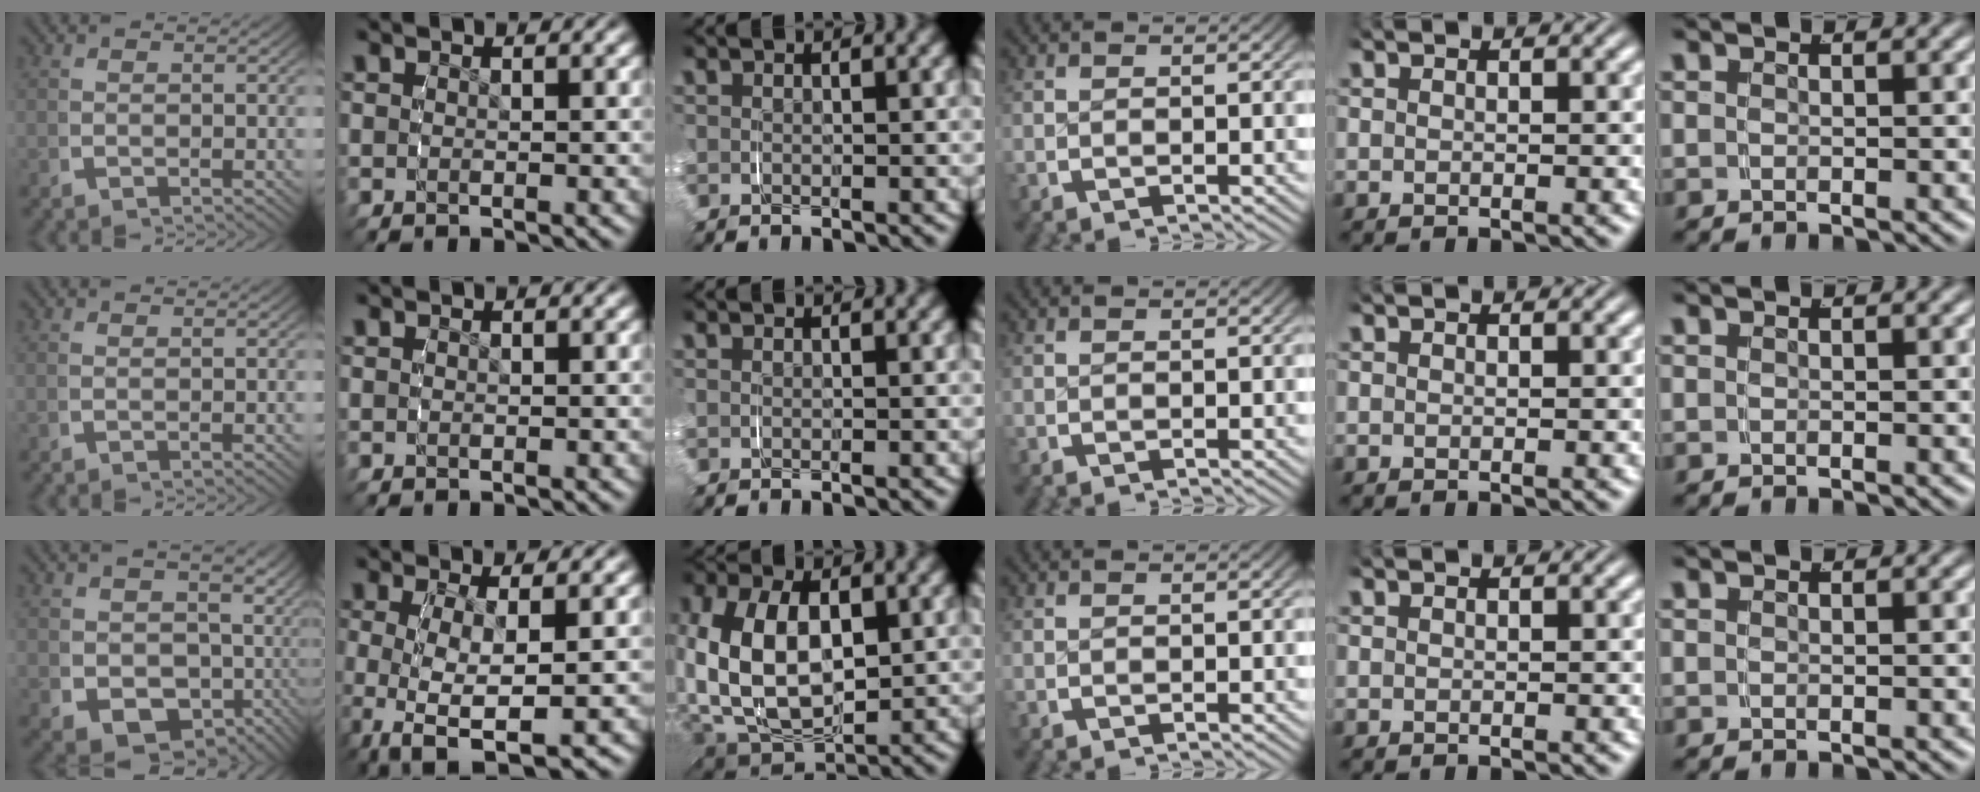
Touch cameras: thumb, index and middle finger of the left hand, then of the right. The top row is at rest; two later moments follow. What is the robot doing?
{"motion": "grasp_and_lifting", "object": "shirt"}